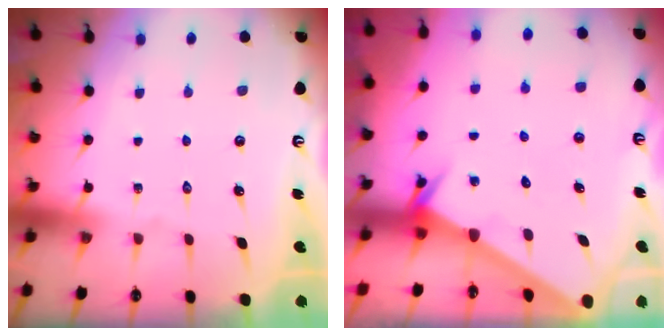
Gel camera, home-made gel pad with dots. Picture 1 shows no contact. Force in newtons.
{"total": 2.5, "press": 2.5, "slide": 0.3}